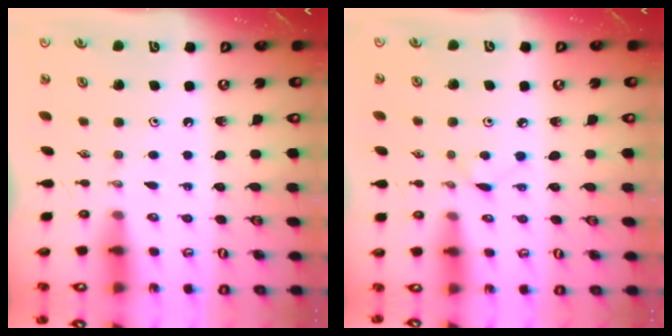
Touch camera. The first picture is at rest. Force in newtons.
{"total": 3.8, "press": 3.7, "slide": 0.5}